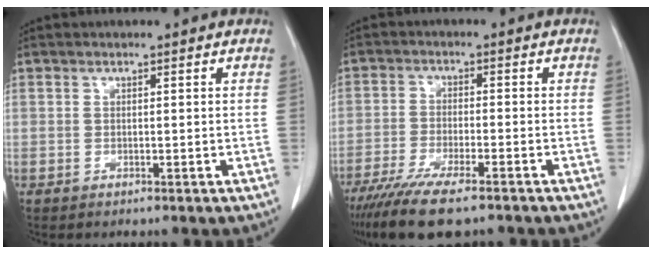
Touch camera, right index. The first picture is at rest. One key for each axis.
{"total": 11.1, "fx": -8.4, "fy": 1.8, "fz": 7.0, "tx": -0.116, "ty": -0.025, "tz": -0.137}